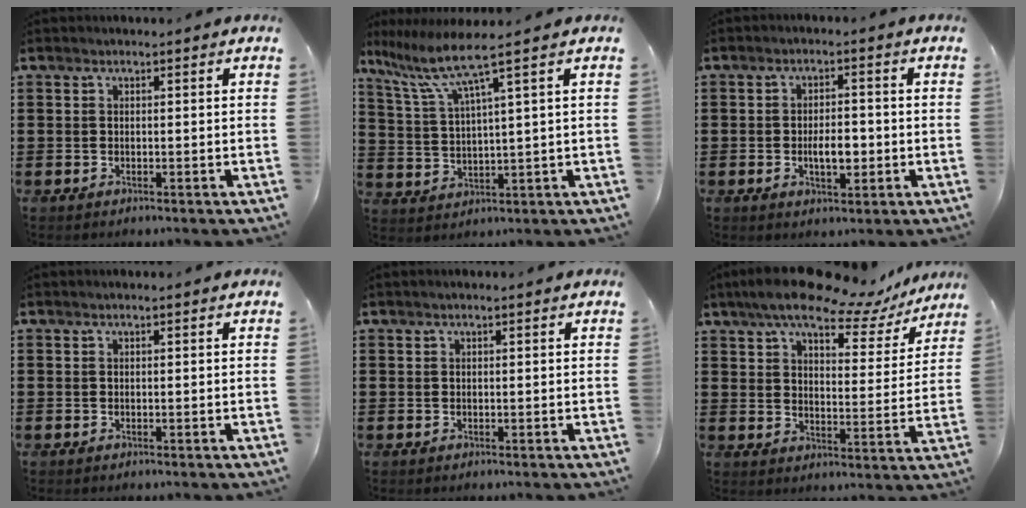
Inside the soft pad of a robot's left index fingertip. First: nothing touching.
{"total": 7.0, "force": [4.7, -0.4, 5.1], "torque": [-0.127, -0.024, 0.075]}
{"total": 4.4, "force": [-0.9, 2.1, 3.8], "torque": [-0.052, -0.001, -0.020]}
{"total": 0.0}
{"total": 0.7, "force": [0.4, 0.0, 0.5], "torque": [-0.010, 0.001, 0.008]}
{"total": 10.9, "force": [9.0, 2.5, 5.7], "torque": [-0.114, -0.042, 0.150]}